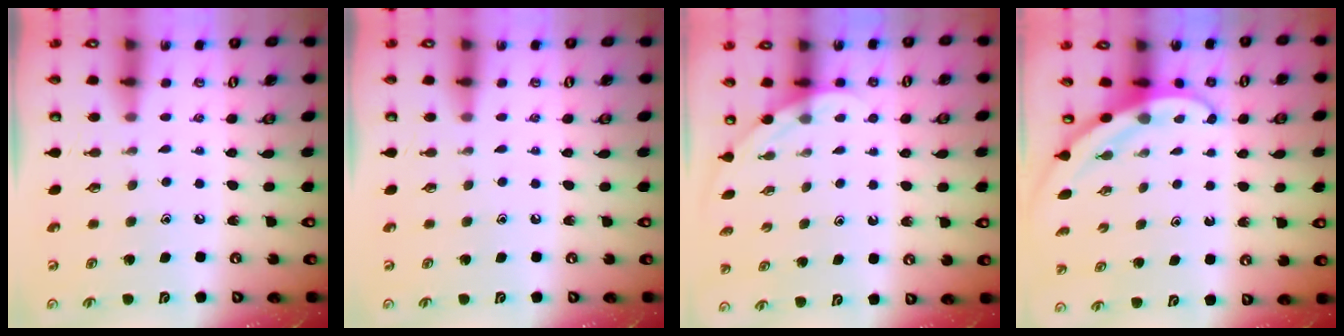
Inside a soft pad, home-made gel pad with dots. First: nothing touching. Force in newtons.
{"total": 0.0}
{"total": 2.2, "press": 2.2, "slide": 0.0}
{"total": 3.1, "press": 3.1, "slide": 0.2}